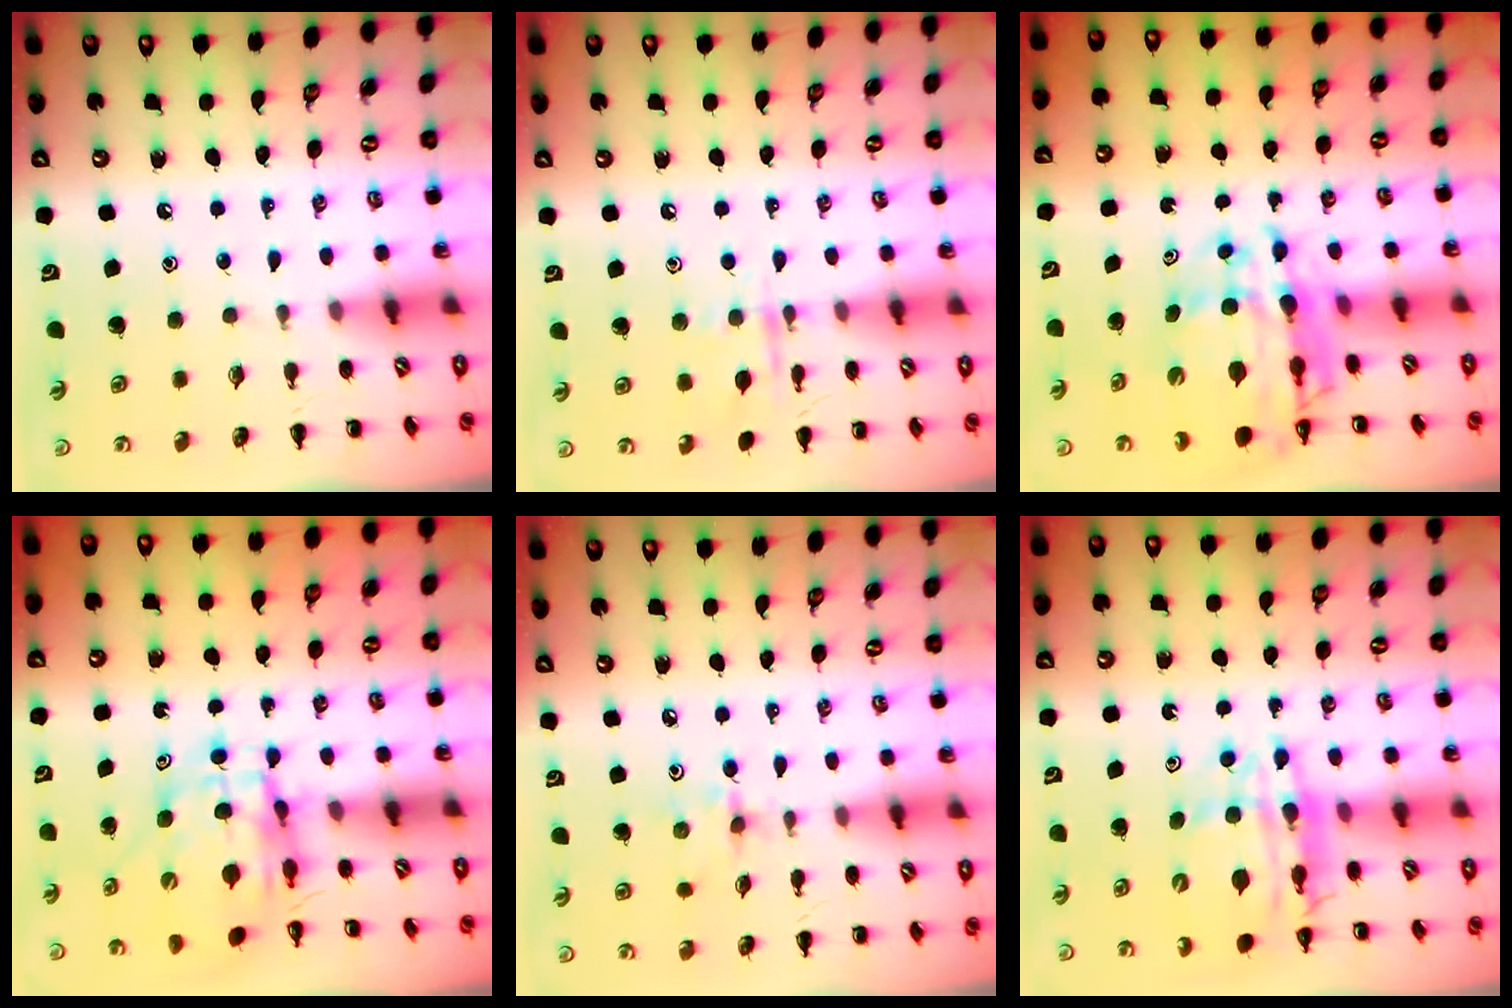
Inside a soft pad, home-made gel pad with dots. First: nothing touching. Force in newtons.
{"total": 8.1, "press": 8.1, "slide": 0.7}
{"total": 12.7, "press": 12.2, "slide": 3.5}
{"total": 5.2, "press": 5.2, "slide": 0.4}
{"total": 2.7, "press": 2.5, "slide": 0.8}
{"total": 13.0, "press": 12.4, "slide": 3.9}